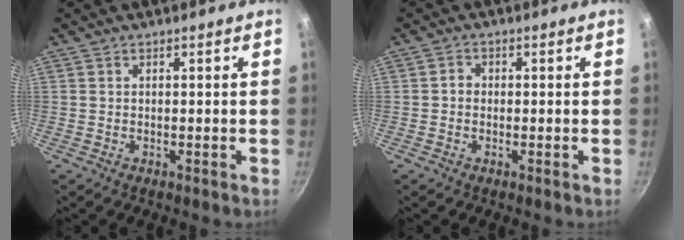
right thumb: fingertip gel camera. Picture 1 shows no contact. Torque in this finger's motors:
{"motor_torque": [0.04, 0.22, 0.20, 0.01, 0.01]}